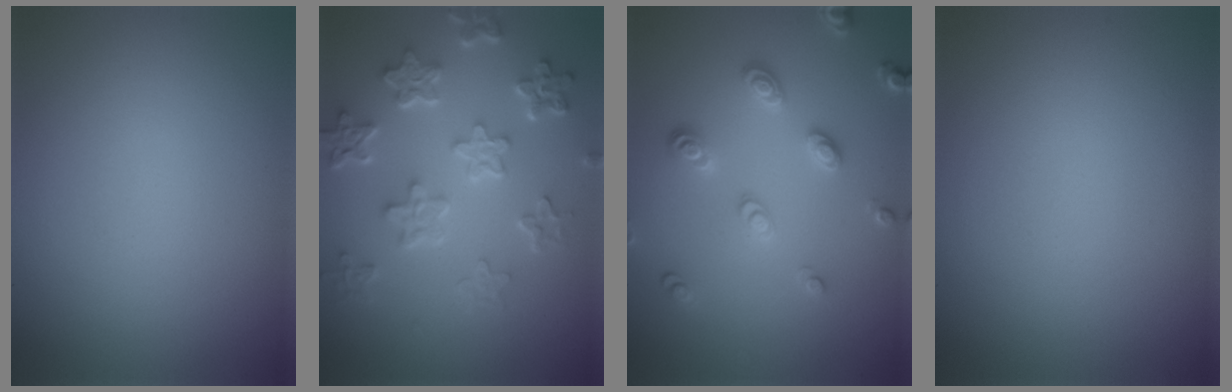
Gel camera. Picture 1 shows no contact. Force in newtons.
{"total": 6.0, "press": 4.5, "slide": 4.0}
{"total": 2.9, "press": 2.7, "slide": 1.1}
{"total": 0.0}